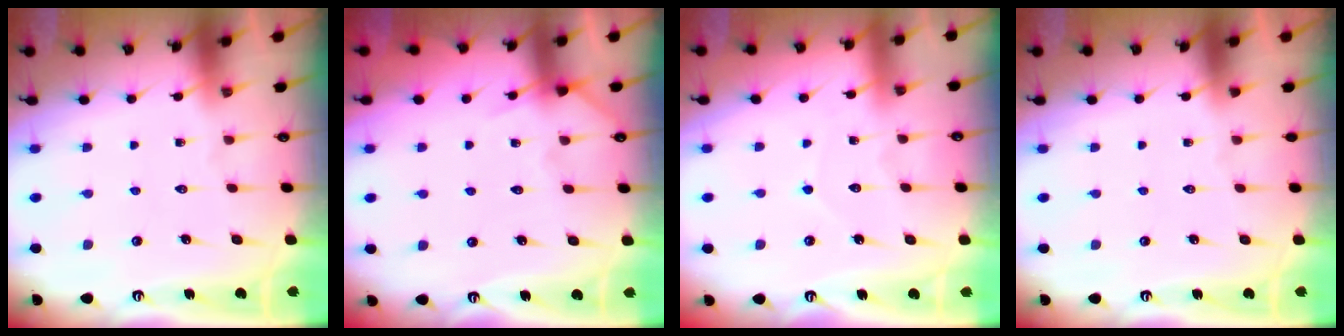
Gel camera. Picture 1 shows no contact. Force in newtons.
{"total": 4.1, "press": 4.1, "slide": 0.5}
{"total": 3.5, "press": 3.5, "slide": 0.4}
{"total": 0.0}